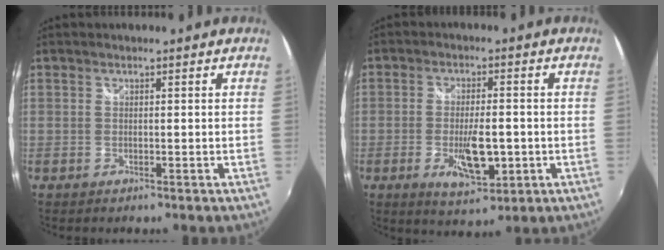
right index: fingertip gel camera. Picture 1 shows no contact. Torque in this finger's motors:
{"motor_torque": [0.22, -0.03, 0.17, 0.05]}